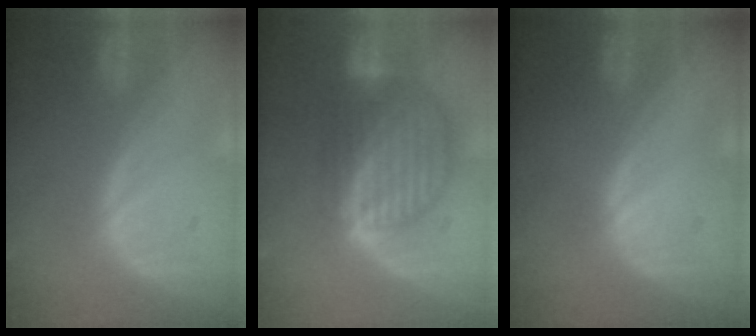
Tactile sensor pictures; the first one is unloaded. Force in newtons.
{"total": 8.9, "press": 7.7, "slide": 4.4}
{"total": 0.6, "press": 0.1, "slide": 0.6}